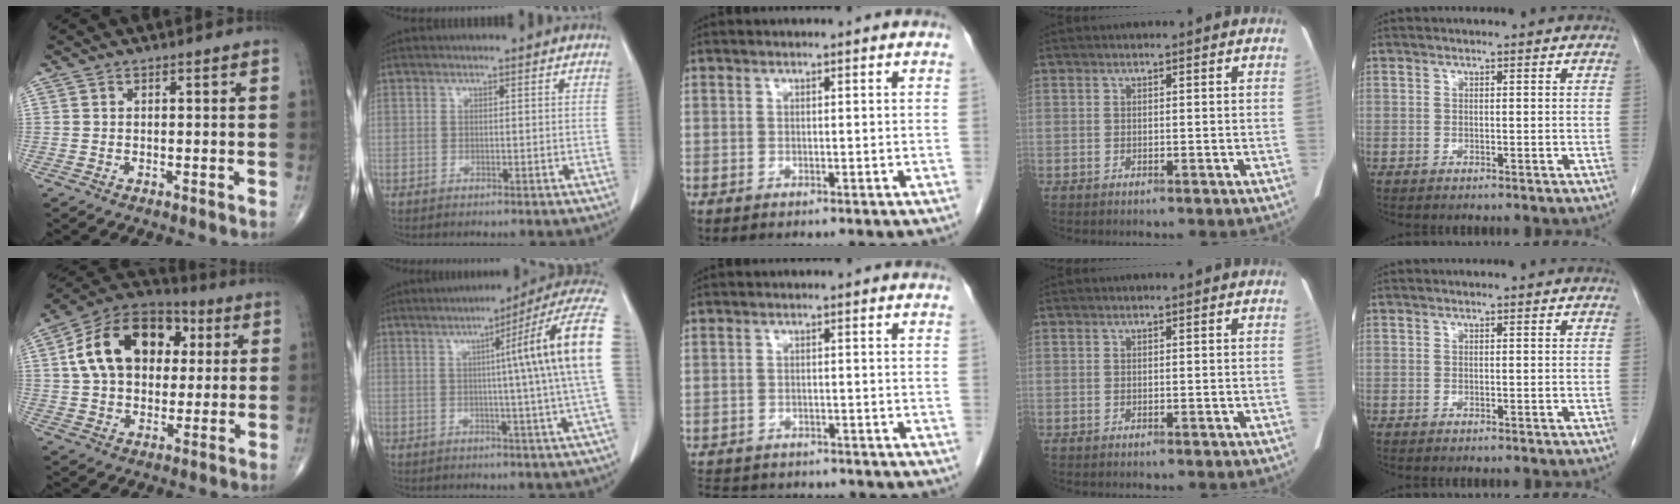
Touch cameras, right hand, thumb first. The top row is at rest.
{"thumb": {"total": 19.7, "force": [4.4, 13.6, 13.6], "torque": [-0.205, 0.015, 0.068]}, "index": {"total": 16.2, "force": [2.7, -2.5, 15.8], "torque": [-0.193, 0.014, 0.021]}, "middle": {"total": 10.9, "force": [-9.6, 4.0, 3.4], "torque": [-0.081, -0.001, -0.123]}}